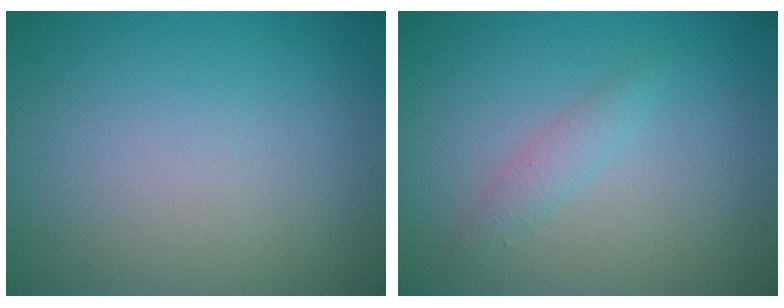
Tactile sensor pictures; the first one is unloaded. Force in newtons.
{"total": 1.4, "press": 1.4, "slide": 0.1}